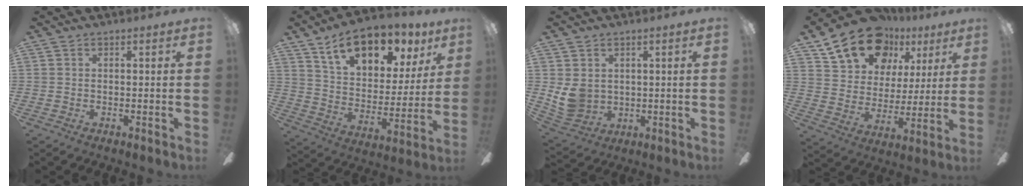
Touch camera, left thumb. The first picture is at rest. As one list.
[{"total": 15.9, "force": [11.0, 8.0, 8.1], "torque": [-0.123, -0.067, 0.193]}, {"total": 7.4, "force": [1.7, 6.5, 3.1], "torque": [-0.081, -0.007, 0.033]}, {"total": 18.7, "force": [11.8, 12.3, 7.7], "torque": [-0.138, -0.056, 0.218]}]